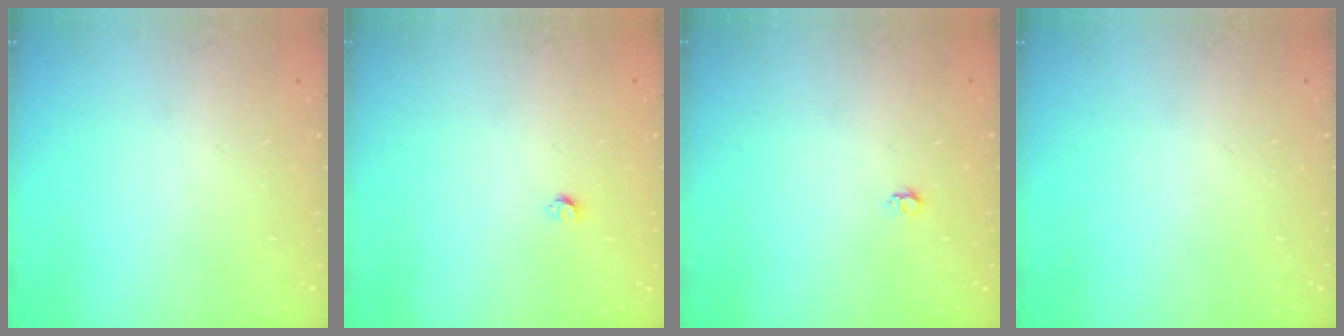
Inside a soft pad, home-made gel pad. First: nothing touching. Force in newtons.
{"total": 3.2, "press": 3.2, "slide": 0.3}
{"total": 4.0, "press": 3.9, "slide": 0.7}
{"total": 0.0}